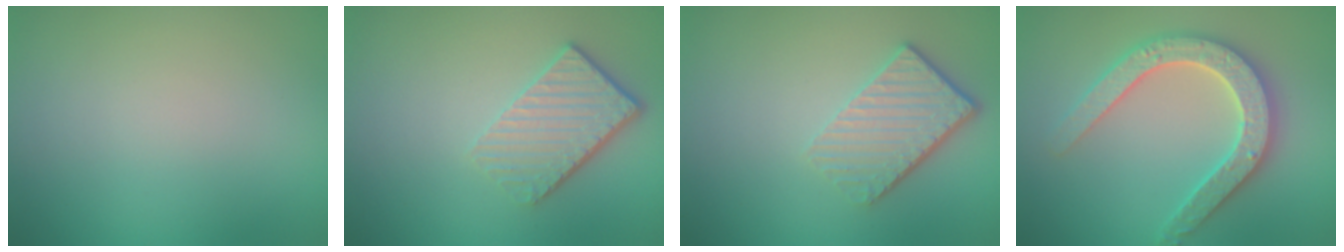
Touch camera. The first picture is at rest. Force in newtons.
{"total": 4.2, "press": 3.0, "slide": 3.0}
{"total": 4.2, "press": 3.0, "slide": 3.0}
{"total": 5.3, "press": 5.2, "slide": 0.9}